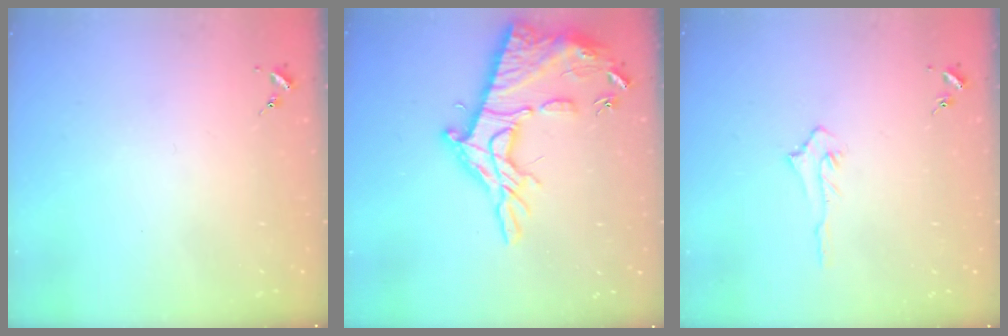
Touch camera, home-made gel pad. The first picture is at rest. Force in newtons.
{"total": 21.1, "press": 21.0, "slide": 1.6}
{"total": 3.9, "press": 3.9, "slide": 0.7}